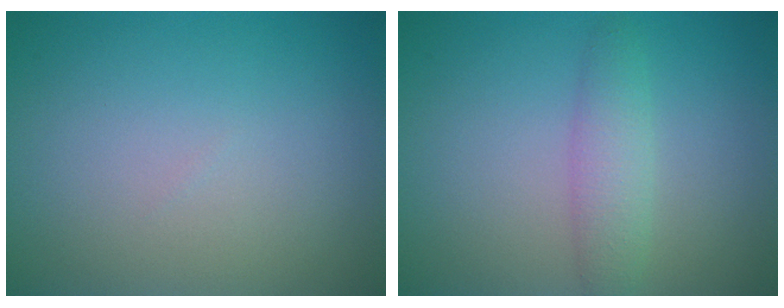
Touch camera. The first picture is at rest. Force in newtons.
{"total": 2.4, "press": 2.4, "slide": 0.1}